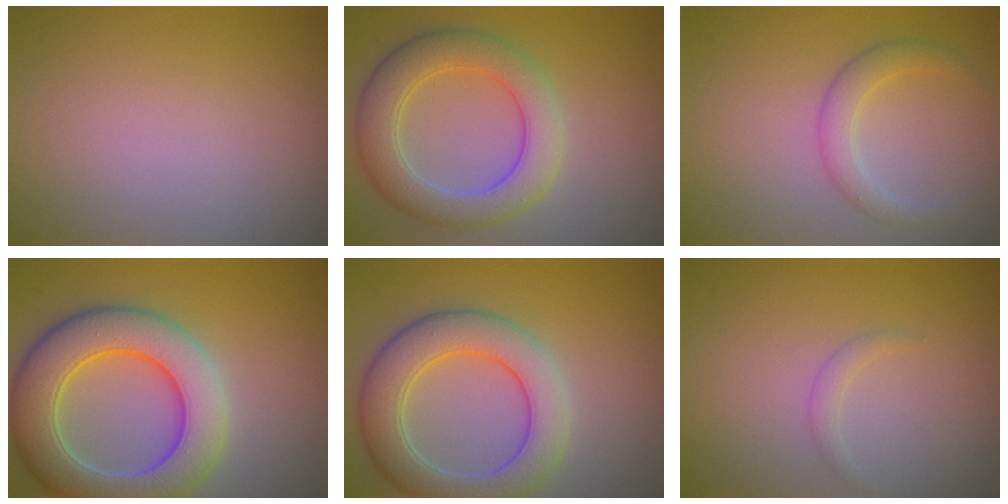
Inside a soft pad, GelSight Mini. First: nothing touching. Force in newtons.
{"total": 5.7, "press": 5.7, "slide": 0.2}
{"total": 2.2, "press": 2.2, "slide": 0.1}
{"total": 9.0, "press": 9.0, "slide": 0.3}
{"total": 6.6, "press": 6.6, "slide": 0.4}
{"total": 0.9, "press": 0.9, "slide": 0.0}